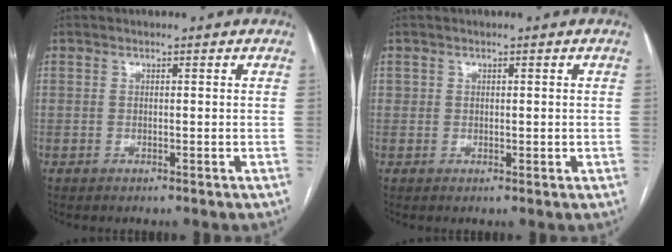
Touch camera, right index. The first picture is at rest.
{"total": 1.4, "force": [0.1, 1.1, 0.8], "torque": [-0.013, 0.005, 0.005]}